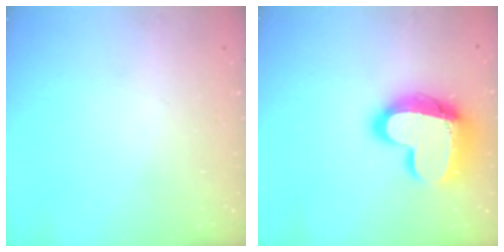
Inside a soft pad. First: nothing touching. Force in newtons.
{"total": 18.9, "press": 18.8, "slide": 1.5}